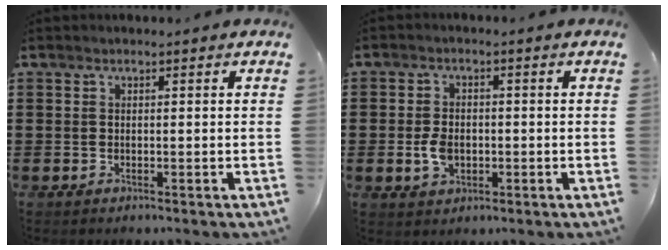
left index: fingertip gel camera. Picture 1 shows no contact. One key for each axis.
{"total": 3.9, "fx": -0.7, "fy": 2.7, "fz": 2.8, "tx": -0.069, "ty": -0.001, "tz": -0.017}